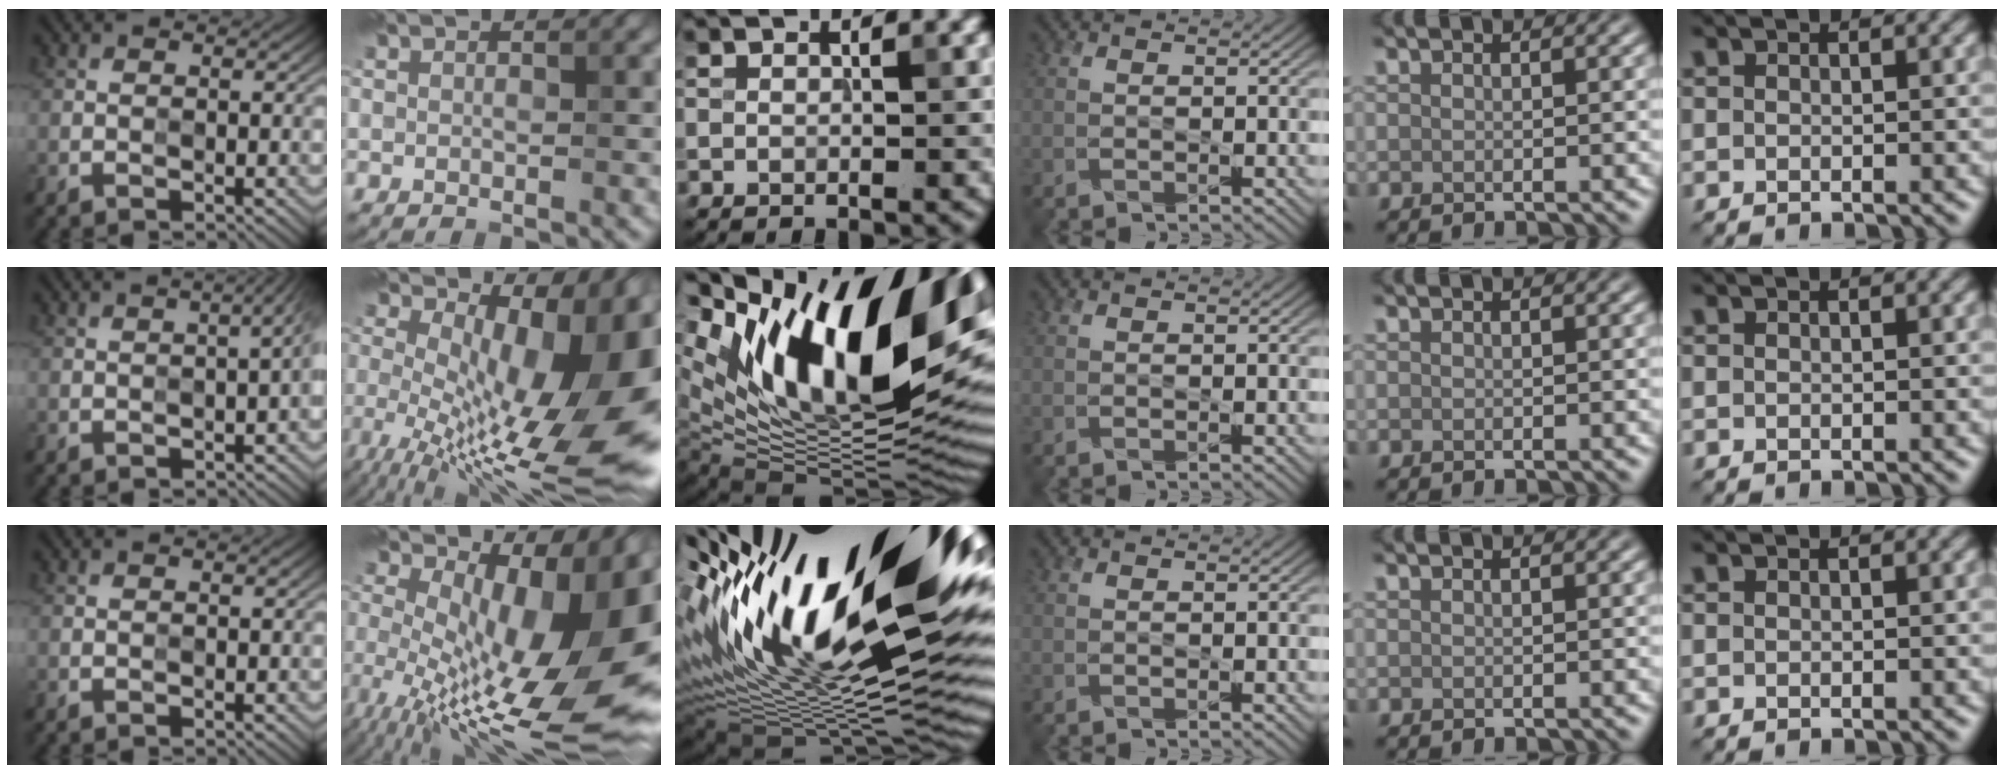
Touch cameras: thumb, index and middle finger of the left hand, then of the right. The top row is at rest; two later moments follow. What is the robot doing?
{"motion": "press", "object": "grip strengthener"}